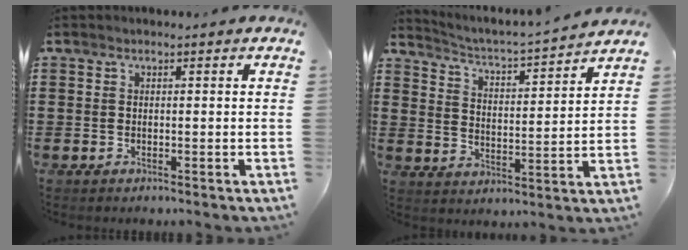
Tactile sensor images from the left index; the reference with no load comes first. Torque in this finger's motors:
{"motor_torque": [1.08, -1.06, 0.06, 0.00]}